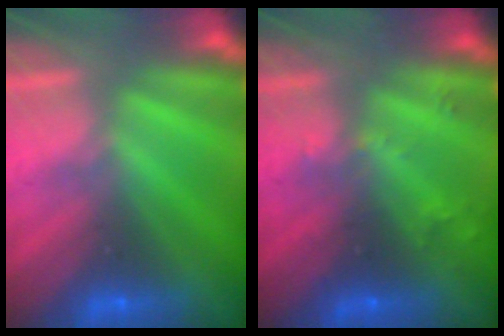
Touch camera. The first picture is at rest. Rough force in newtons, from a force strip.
{"total": 2.4}